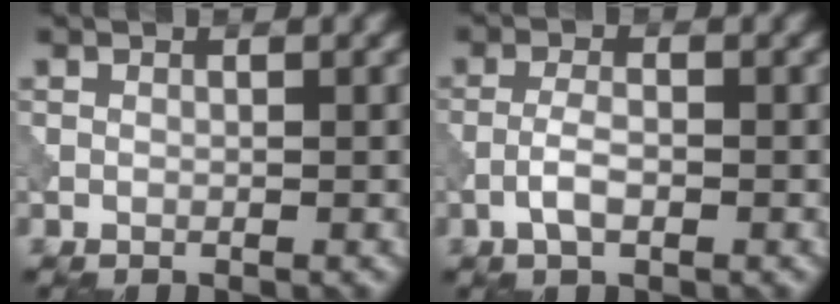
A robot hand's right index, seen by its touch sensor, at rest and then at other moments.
{"total": 2.3, "force": [-0.9, 0.8, 1.9], "torque": [-0.042, 0.005, -0.022]}